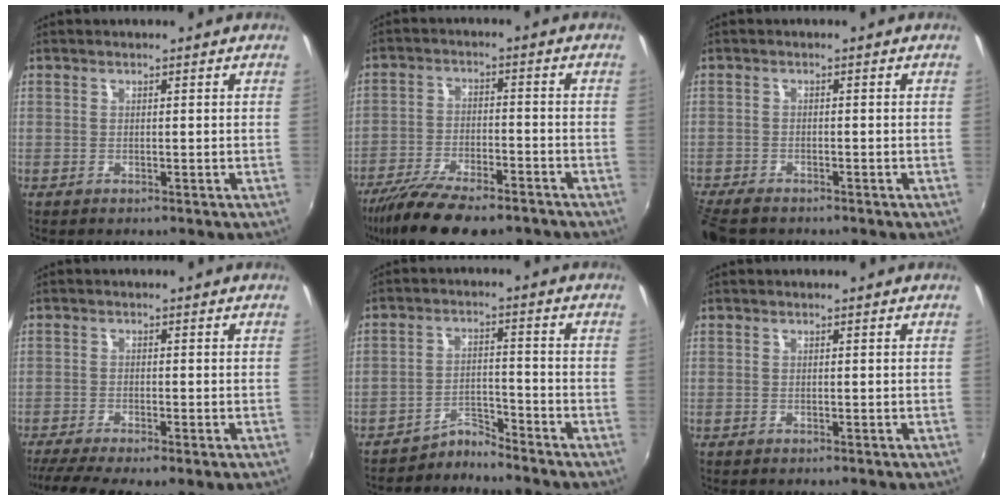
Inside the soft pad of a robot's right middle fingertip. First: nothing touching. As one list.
[{"total": 15.8, "force": [-12.3, 4.5, 8.8], "torque": [-0.181, -0.041, -0.203]}, {"total": 6.0, "force": [-5.2, 1.8, 2.5], "torque": [-0.073, -0.032, -0.099]}, {"total": 8.2, "force": [-5.6, 1.3, 5.9], "torque": [-0.121, -0.037, -0.092]}, {"total": 4.0, "force": [-4.0, -0.4, -0.4], "torque": [0.005, 0.011, -0.074]}, {"total": 0.0}]